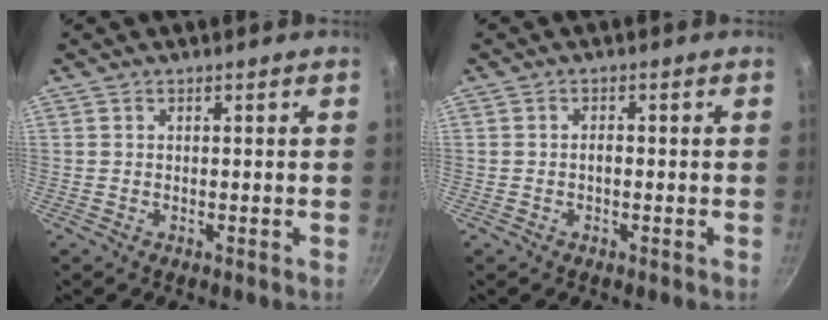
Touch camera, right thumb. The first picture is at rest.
{"total": 1.1, "force": [-0.2, 0.6, 0.9], "torque": [-0.014, 0.005, -0.004]}